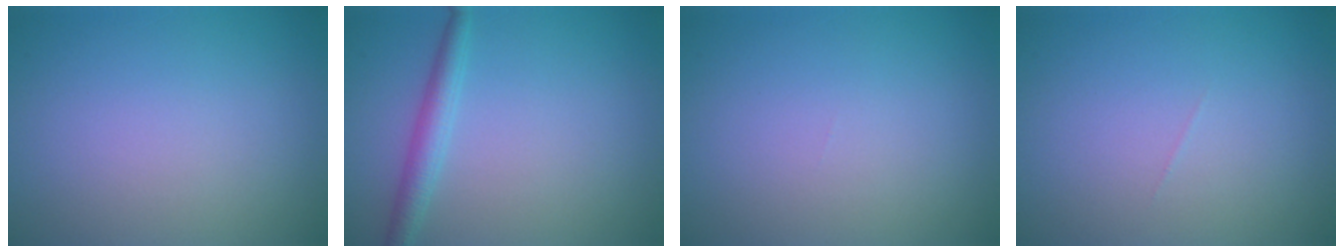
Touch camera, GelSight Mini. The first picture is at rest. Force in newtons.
{"total": 2.3, "press": 2.3, "slide": 0.1}
{"total": 0.0}
{"total": 0.0}